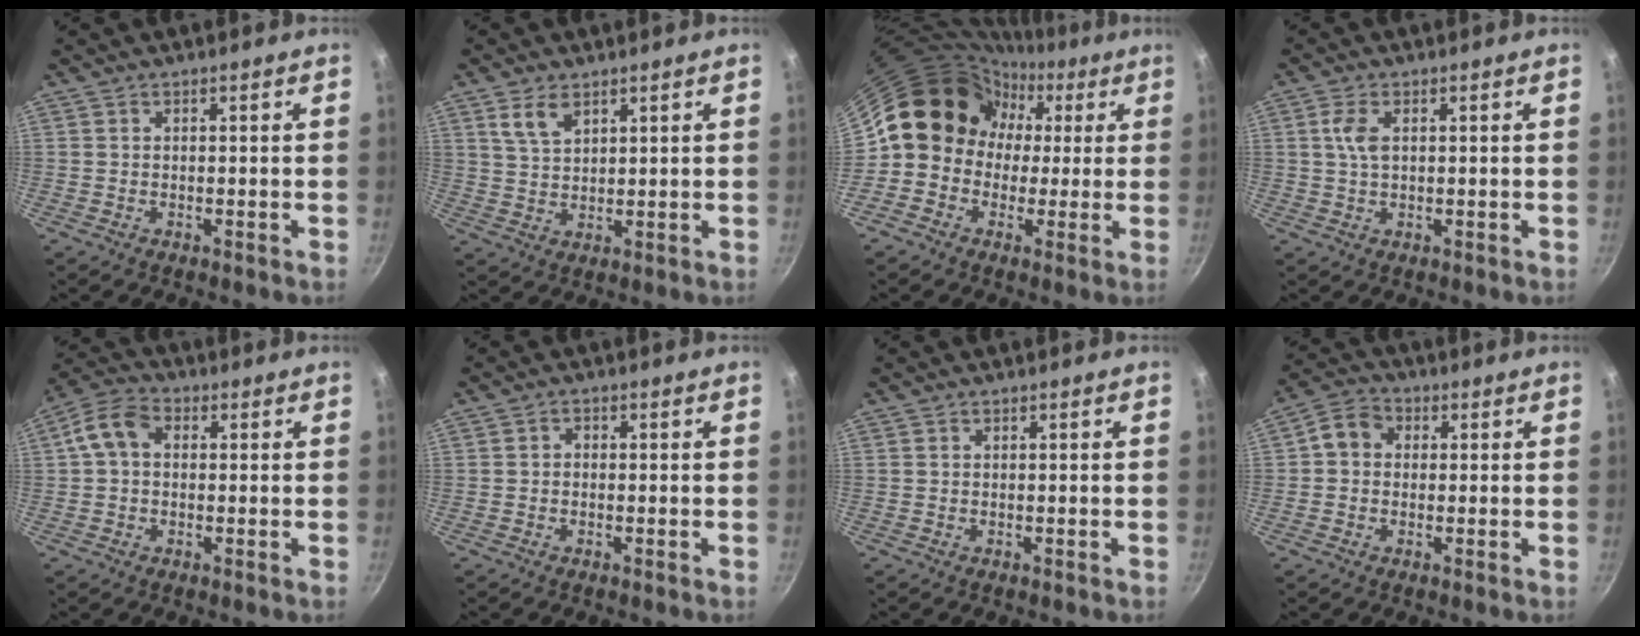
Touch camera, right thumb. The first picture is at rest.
{"total": 5.3, "force": [3.1, 2.8, 3.3], "torque": [-0.052, -0.011, 0.064]}
{"total": 13.2, "force": [0.7, 12.0, 5.3], "torque": [-0.034, 0.038, -0.009]}
{"total": 3.8, "force": [0.9, 2.0, 3.1], "torque": [-0.062, 0.005, 0.016]}
{"total": 7.2, "force": [0.8, 5.3, 4.8], "torque": [-0.083, 0.022, 0.001]}
{"total": 1.2, "force": [-0.4, 0.9, 0.6], "torque": [-0.011, 0.007, -0.008]}
{"total": 0.0}
{"total": 5.5, "force": [0.5, 4.7, 2.8], "torque": [-0.033, 0.013, -0.009]}